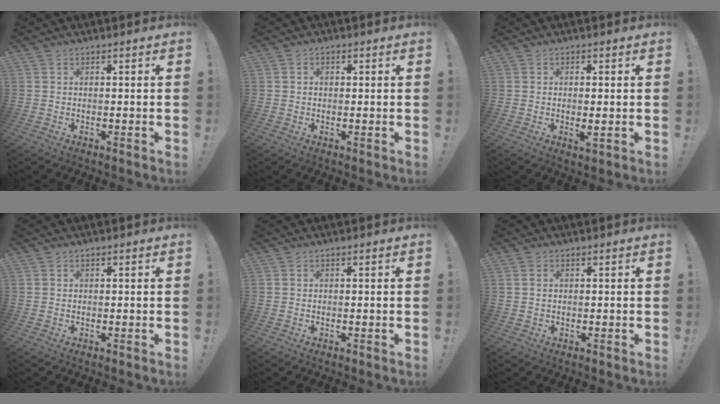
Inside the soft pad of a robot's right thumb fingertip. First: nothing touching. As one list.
[{"total": 1.1, "force": [0.0, 1.0, 0.6], "torque": [-0.003, 0.001, -0.002]}, {"total": 2.7, "force": [0.0, 0.5, 2.7], "torque": [-0.037, -0.005, -0.001]}, {"total": 0.0}, {"total": 0.0}, {"total": 0.9, "force": [0.4, 0.7, 0.5], "torque": [-0.014, 0.005, 0.008]}]